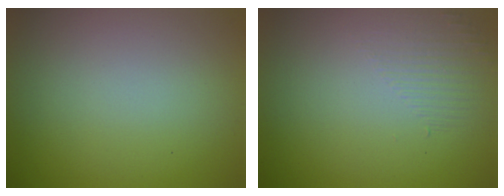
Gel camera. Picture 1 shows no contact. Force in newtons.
{"total": 1.4, "press": 0.2, "slide": 1.4}